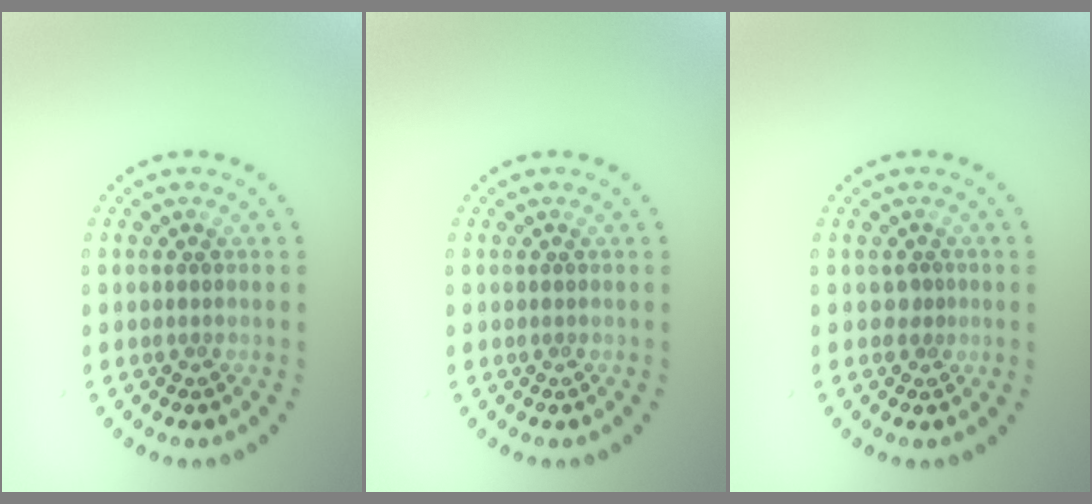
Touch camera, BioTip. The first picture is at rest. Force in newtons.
{"total": 0.0}
{"total": 0.8, "press": 0.4, "slide": 0.7}